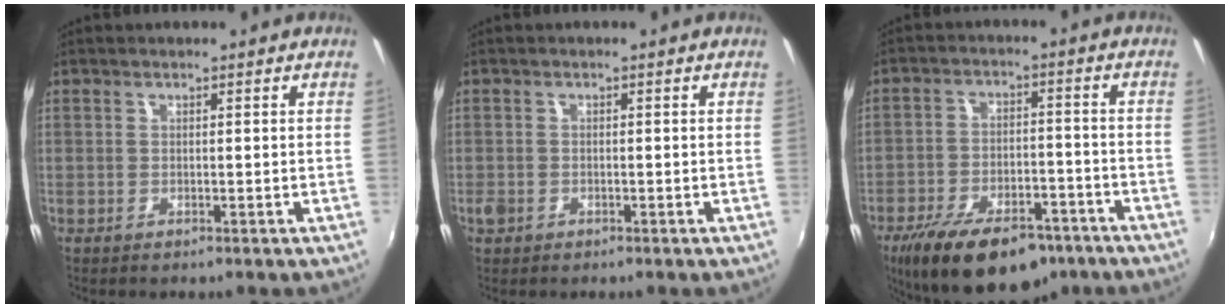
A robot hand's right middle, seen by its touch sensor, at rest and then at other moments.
{"total": 2.1, "force": [-1.2, 1.5, 0.8], "torque": [-0.018, -0.002, -0.023]}
{"total": 19.6, "force": [-13.5, 8.4, 11.4], "torque": [-0.217, -0.022, -0.198]}